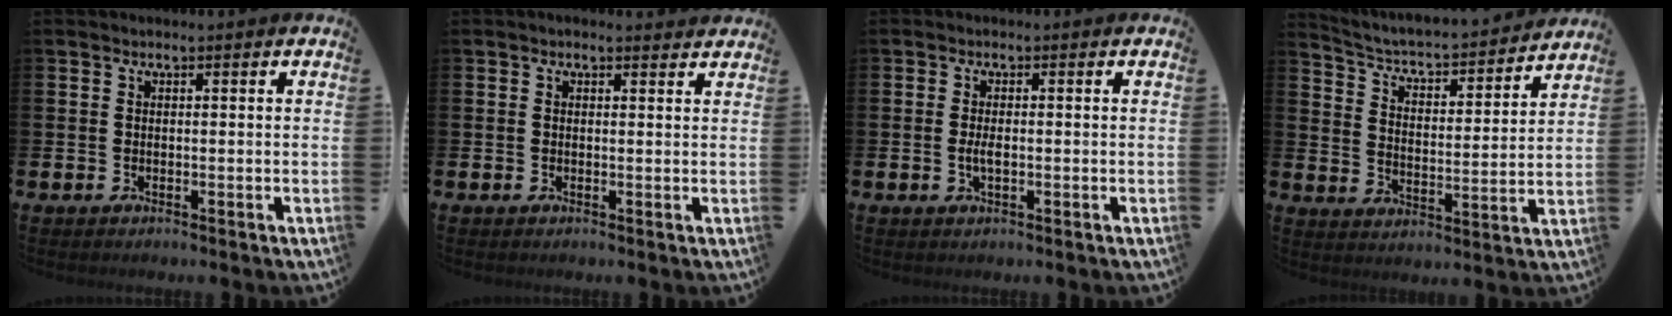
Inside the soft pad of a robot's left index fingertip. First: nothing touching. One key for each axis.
{"total": 0.8, "fx": 0.7, "fy": 0.3, "fz": 0.2, "tx": 0.004, "ty": 0.001, "tz": 0.011}
{"total": 1.8, "fx": -0.3, "fy": 0.7, "fz": 1.7, "tx": -0.030, "ty": 0.001, "tz": -0.007}
{"total": 4.4, "fx": 4.0, "fy": 1.0, "fz": 1.3, "tx": -0.055, "ty": -0.040, "tz": 0.059}